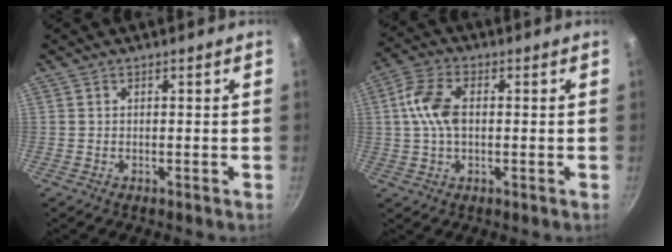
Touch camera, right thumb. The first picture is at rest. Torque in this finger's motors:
{"motor_torque": [-0.04, 0.10, 0.44, 0.62, 0.07]}